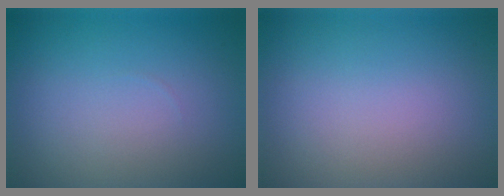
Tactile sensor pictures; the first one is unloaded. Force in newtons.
{"total": 0.0}